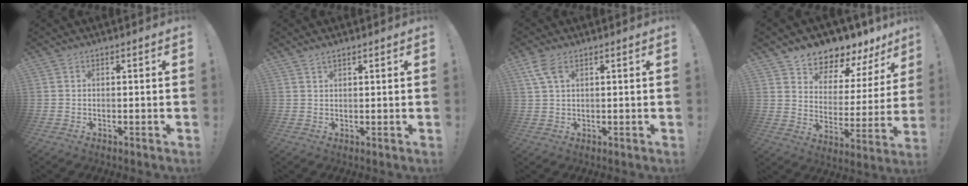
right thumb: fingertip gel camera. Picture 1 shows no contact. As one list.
[{"total": 1.1, "force": [0.9, -0.2, 0.6], "torque": [-0.011, -0.001, 0.015]}, {"total": 5.6, "force": [2.7, 2.6, 4.1], "torque": [-0.081, -0.004, 0.054]}, {"total": 6.5, "force": [6.0, 2.2, 1.4], "torque": [-0.024, -0.070, 0.104]}]